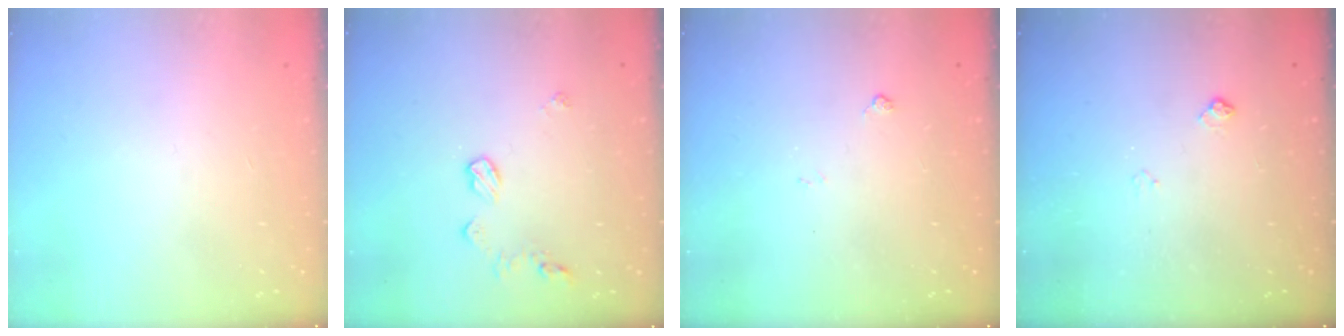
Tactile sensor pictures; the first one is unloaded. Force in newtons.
{"total": 7.1, "press": 7.1, "slide": 0.4}
{"total": 3.8, "press": 3.7, "slide": 0.7}
{"total": 4.3, "press": 4.2, "slide": 0.8}